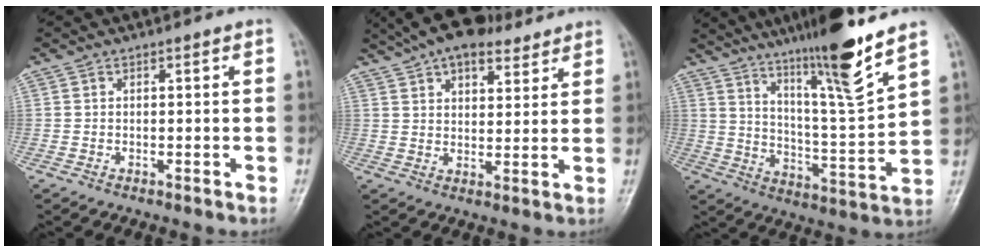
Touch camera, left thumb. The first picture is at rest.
{"total": 14.8, "force": [11.0, 6.6, 7.5], "torque": [-0.105, -0.004, 0.177]}
{"total": 16.6, "force": [12.0, -0.1, 11.5], "torque": [-0.178, -0.072, 0.203]}